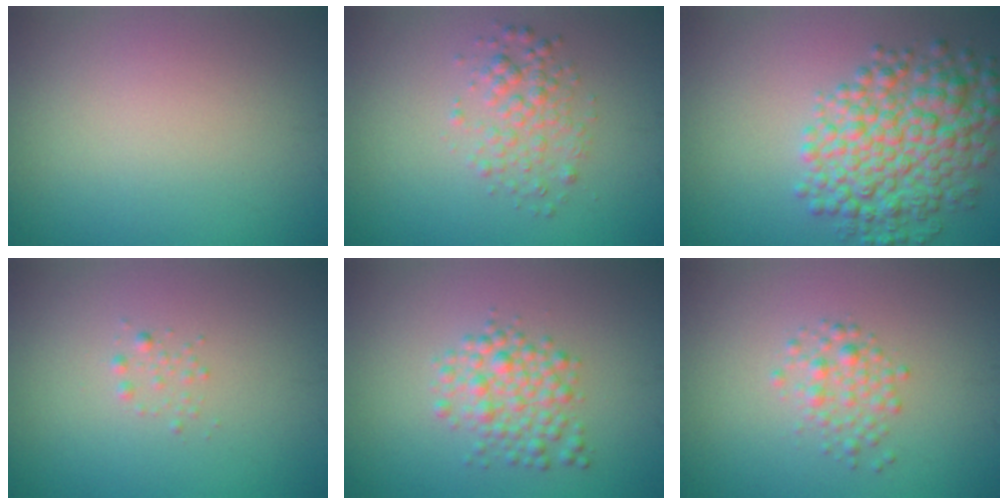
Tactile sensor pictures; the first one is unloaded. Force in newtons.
{"total": 2.5, "press": 2.5, "slide": 0.1}
{"total": 7.5, "press": 7.5, "slide": 0.1}
{"total": 0.7, "press": 0.7, "slide": 0.0}
{"total": 3.3, "press": 3.3, "slide": 0.1}
{"total": 2.0, "press": 2.0, "slide": 0.0}